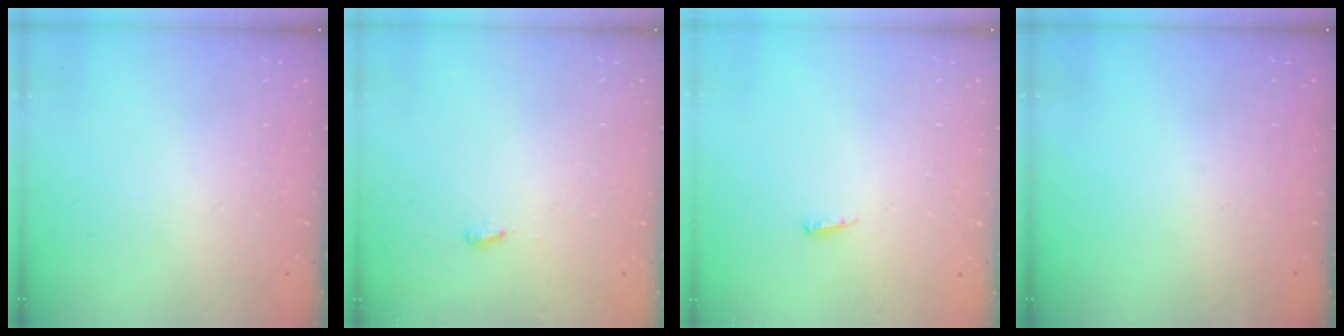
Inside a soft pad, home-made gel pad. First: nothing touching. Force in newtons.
{"total": 3.2, "press": 3.1, "slide": 0.4}
{"total": 3.6, "press": 3.5, "slide": 0.6}
{"total": 0.0}